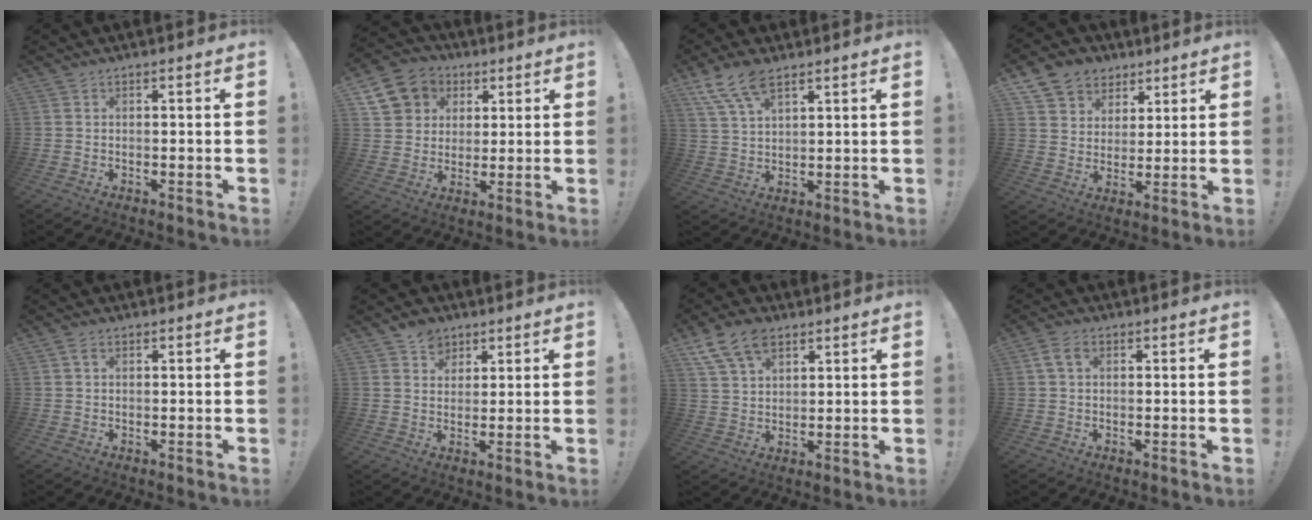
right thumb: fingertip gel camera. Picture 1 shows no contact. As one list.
[{"total": 11.8, "force": [4.4, 10.2, 4.1], "torque": [-0.054, -0.018, 0.091]}, {"total": 9.3, "force": [6.2, 3.9, 5.8], "torque": [-0.108, -0.021, 0.118]}, {"total": 9.6, "force": [5.4, 7.7, 1.9], "torque": [-0.031, -0.034, 0.110]}, {"total": 1.4, "force": [0.6, 0.9, 1.0], "torque": [-0.015, 0.000, 0.009]}, {"total": 5.6, "force": [3.5, 4.2, 1.0], "torque": [0.003, -0.024, 0.064]}, {"total": 11.1, "force": [6.6, 6.8, 5.7], "torque": [-0.098, -0.025, 0.128]}, {"total": 4.3, "force": [1.5, 2.7, 3.0], "torque": [-0.053, 0.006, 0.030]}]